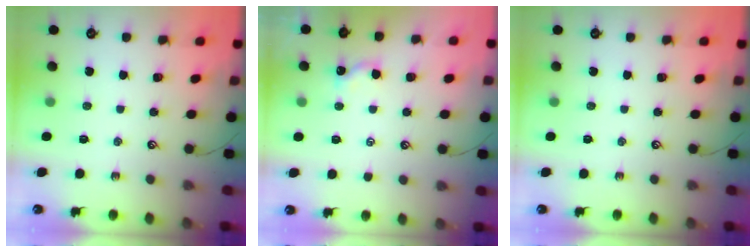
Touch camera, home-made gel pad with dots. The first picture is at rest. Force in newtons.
{"total": 0.0}
{"total": 0.0}